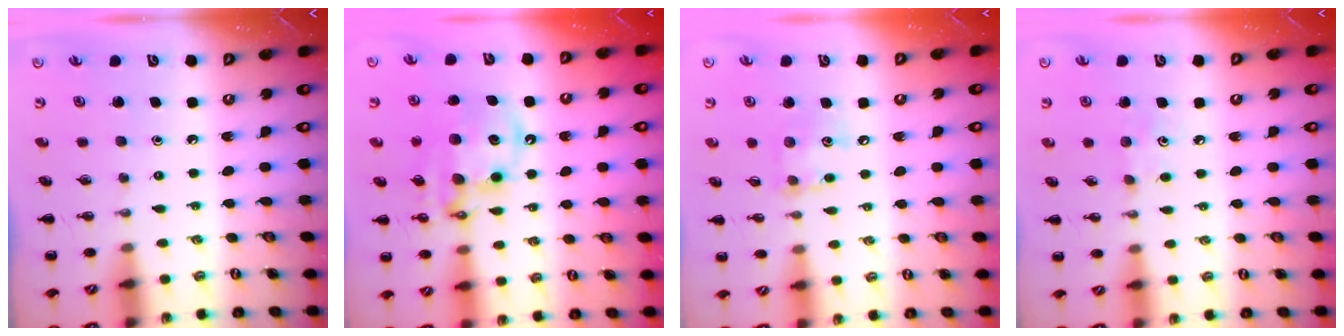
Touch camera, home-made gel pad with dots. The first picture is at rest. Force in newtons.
{"total": 13.4, "press": 13.1, "slide": 3.1}
{"total": 7.7, "press": 7.7, "slide": 0.7}
{"total": 4.9, "press": 4.7, "slide": 1.3}